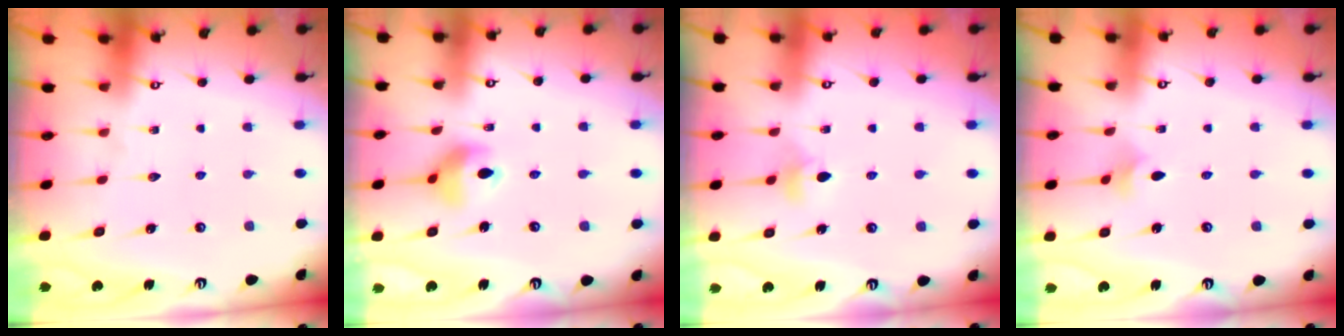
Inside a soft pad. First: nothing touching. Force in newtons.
{"total": 10.0, "press": 9.4, "slide": 3.4}
{"total": 6.0, "press": 5.9, "slide": 0.8}
{"total": 2.9, "press": 2.8, "slide": 0.7}